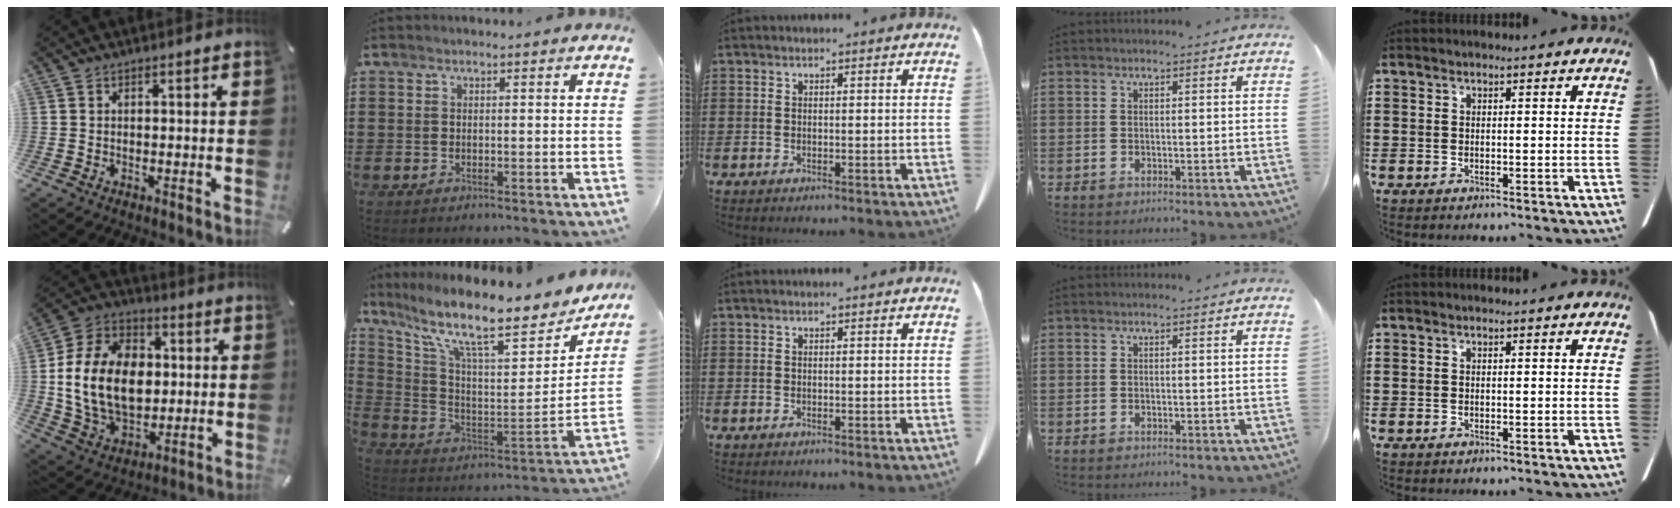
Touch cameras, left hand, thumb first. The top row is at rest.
{"thumb": {"total": 18.5, "force": [0.1, 14.1, 12.0], "torque": [-0.266, 0.004, 0.001]}, "index": {"total": 13.2, "force": [10.1, 2.4, 8.1], "torque": [-0.173, -0.074, 0.161]}}